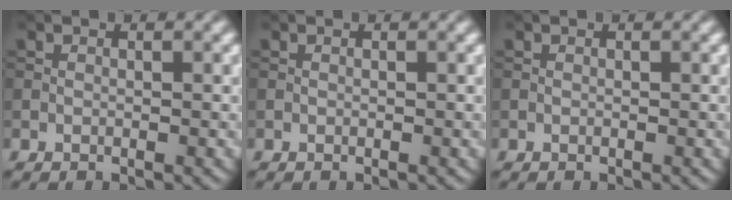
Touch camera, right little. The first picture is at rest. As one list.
[{"total": 0.0}, {"total": 0.0}]